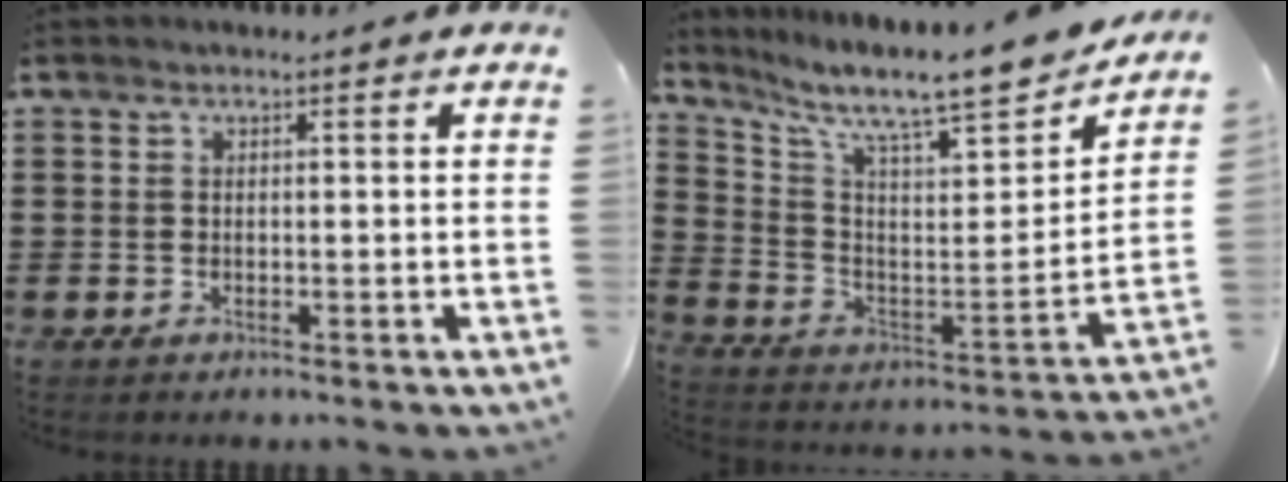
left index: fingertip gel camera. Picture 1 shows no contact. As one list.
[{"total": 9.5, "force": [8.3, 1.2, 4.5], "torque": [-0.104, -0.074, 0.129]}]